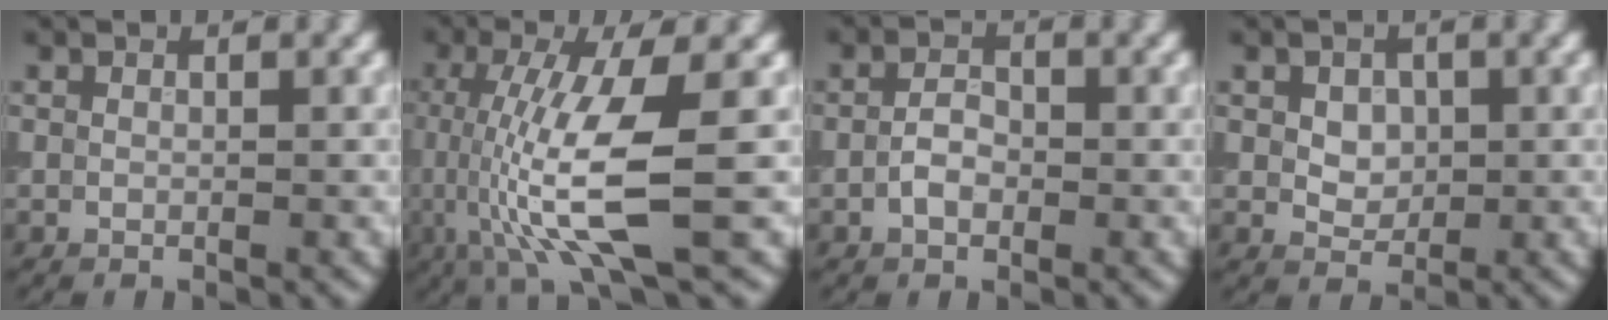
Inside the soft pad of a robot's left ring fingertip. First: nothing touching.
{"total": 9.3, "force": [-0.7, 2.4, 9.0], "torque": [-0.168, -0.014, -0.008]}
{"total": 2.1, "force": [-0.7, 1.3, 1.5], "torque": [-0.029, 0.004, -0.018]}
{"total": 2.2, "force": [0.4, 1.7, 1.4], "torque": [-0.025, 0.000, 0.006]}